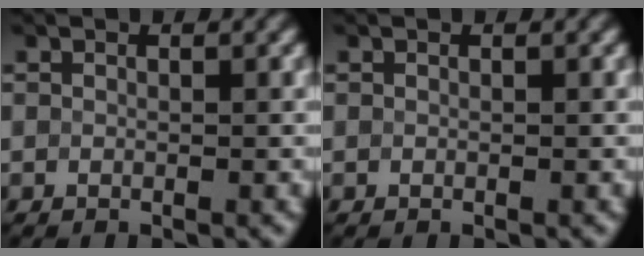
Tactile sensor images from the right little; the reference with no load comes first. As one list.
[{"total": 0.0}]